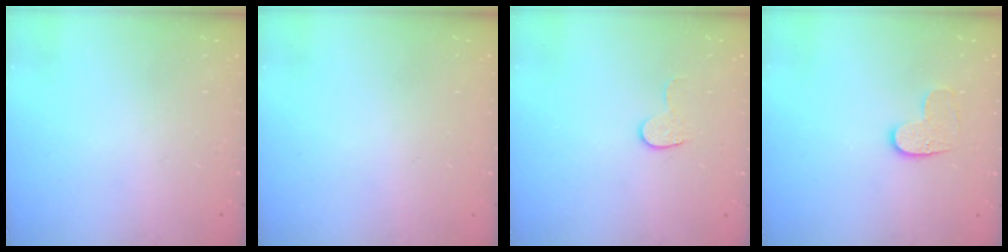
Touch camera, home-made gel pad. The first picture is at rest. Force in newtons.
{"total": 0.6, "press": 0.6, "slide": 0.2}
{"total": 5.4, "press": 5.4, "slide": 0.5}
{"total": 6.6, "press": 6.6, "slide": 0.3}